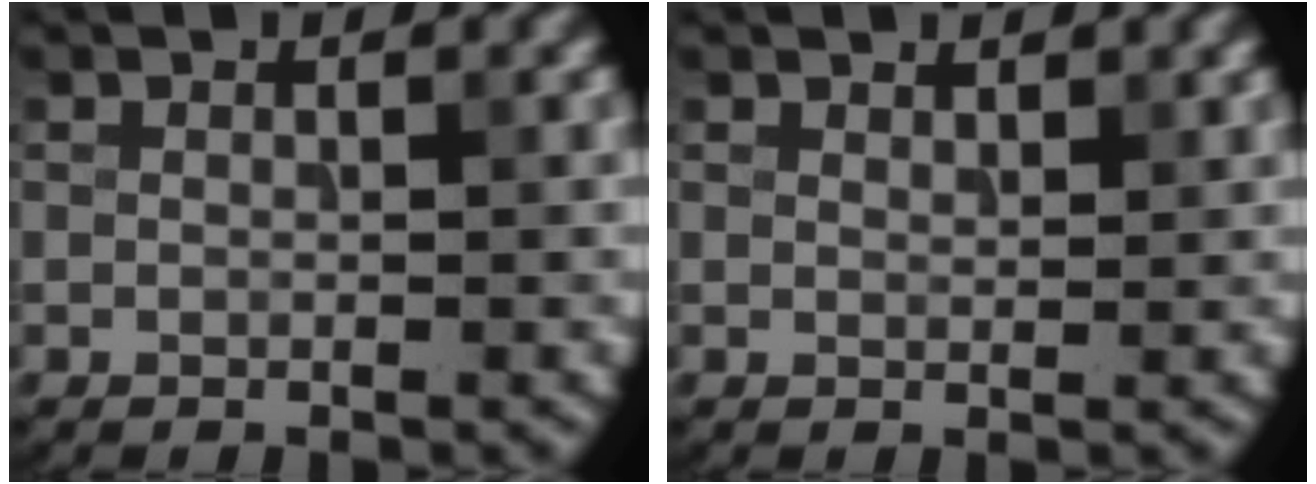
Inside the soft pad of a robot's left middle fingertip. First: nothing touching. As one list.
[{"total": 1.1, "force": [1.1, 0.4, 0.2], "torque": [-0.005, -0.001, 0.018]}]